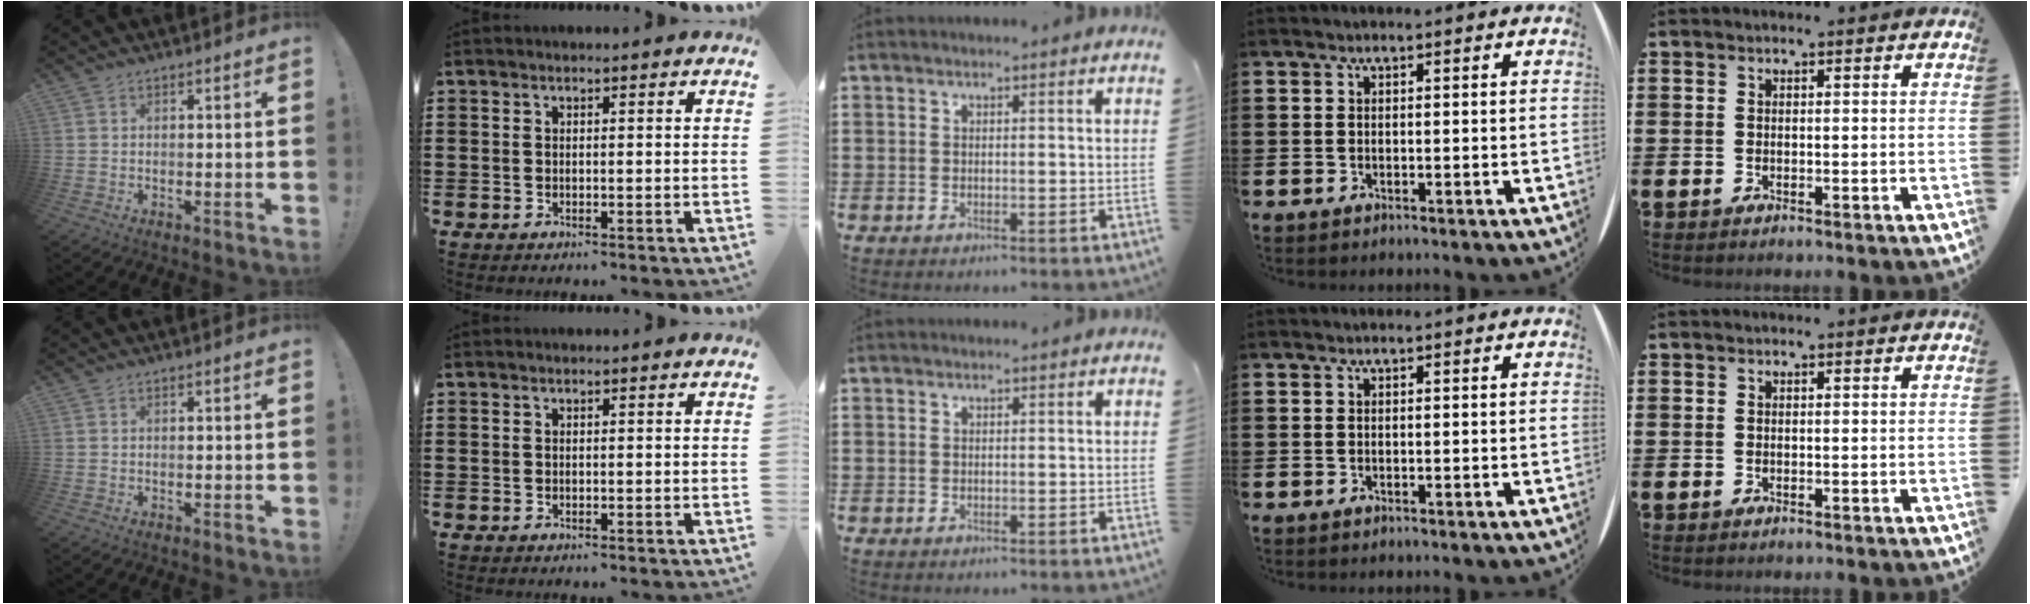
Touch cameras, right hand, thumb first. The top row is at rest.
{}